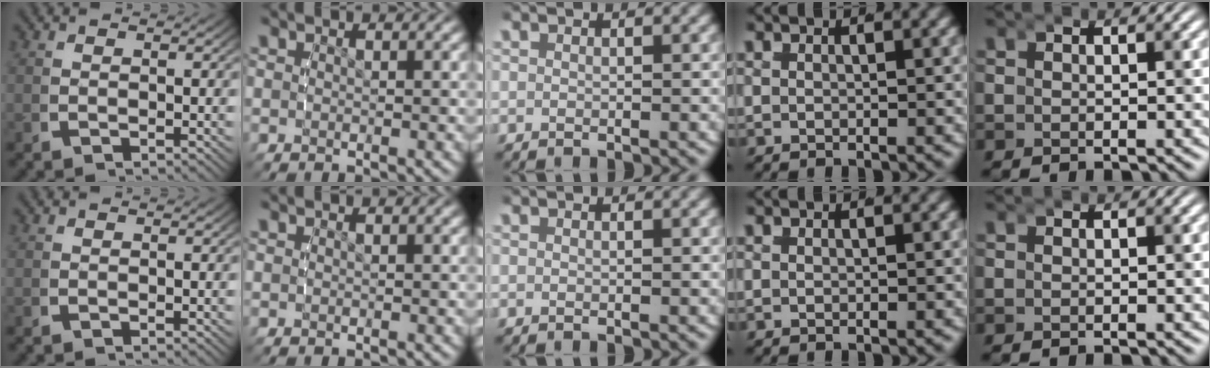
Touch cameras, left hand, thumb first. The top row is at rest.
{}